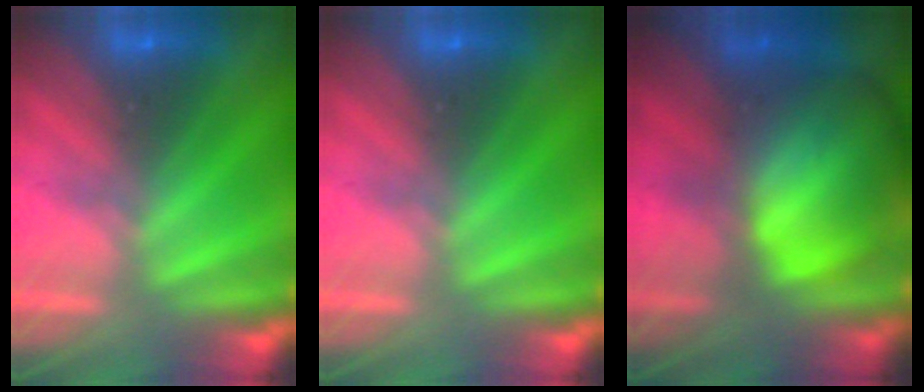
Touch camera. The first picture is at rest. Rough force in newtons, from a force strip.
{"total": 0.0}
{"total": 6.9}